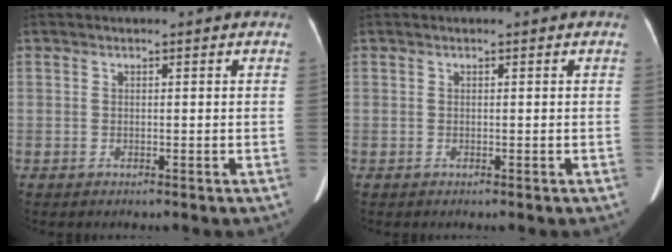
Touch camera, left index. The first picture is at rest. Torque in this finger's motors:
{"motor_torque": [0.01, 0.03, 0.01, 0.01]}